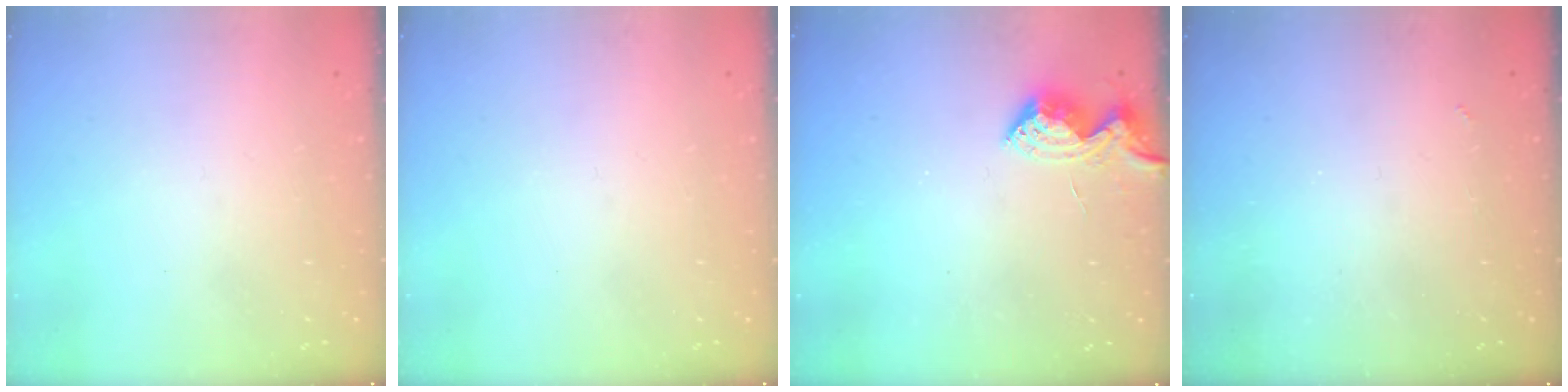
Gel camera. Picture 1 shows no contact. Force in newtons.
{"total": 0.0}
{"total": 8.6, "press": 8.5, "slide": 1.2}
{"total": 1.9, "press": 1.8, "slide": 0.4}